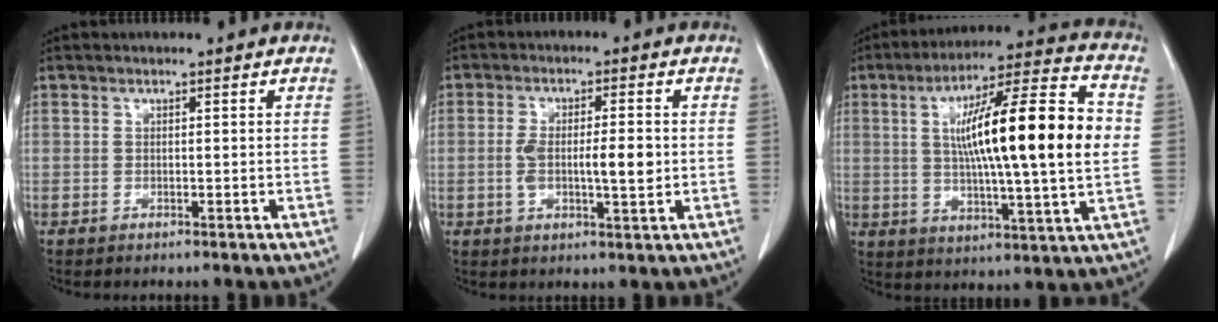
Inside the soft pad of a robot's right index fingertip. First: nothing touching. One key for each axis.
{"total": 7.0, "fx": -0.3, "fy": 1.8, "fz": 6.8, "tx": -0.118, "ty": 0.005, "tz": -0.001}
{"total": 21.0, "fx": 2.2, "fy": 1.7, "fz": 20.8, "tx": -0.335, "ty": 0.019, "tz": 0.026}